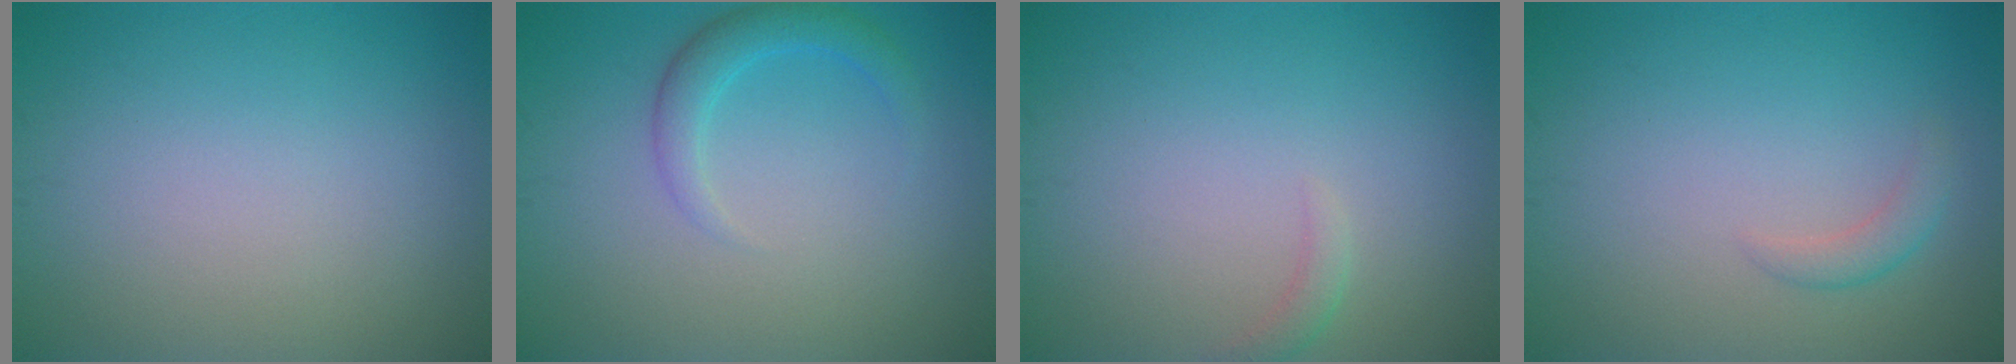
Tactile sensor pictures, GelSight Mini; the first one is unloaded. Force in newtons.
{"total": 2.3, "press": 2.3, "slide": 0.1}
{"total": 1.0, "press": 0.9, "slide": 0.2}
{"total": 1.4, "press": 1.4, "slide": 0.1}